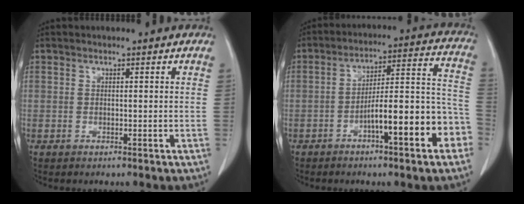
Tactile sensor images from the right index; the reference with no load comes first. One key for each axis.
{"total": 13.7, "fx": -5.9, "fy": 2.2, "fz": 12.2, "tx": -0.165, "ty": 0.035, "tz": -0.087}